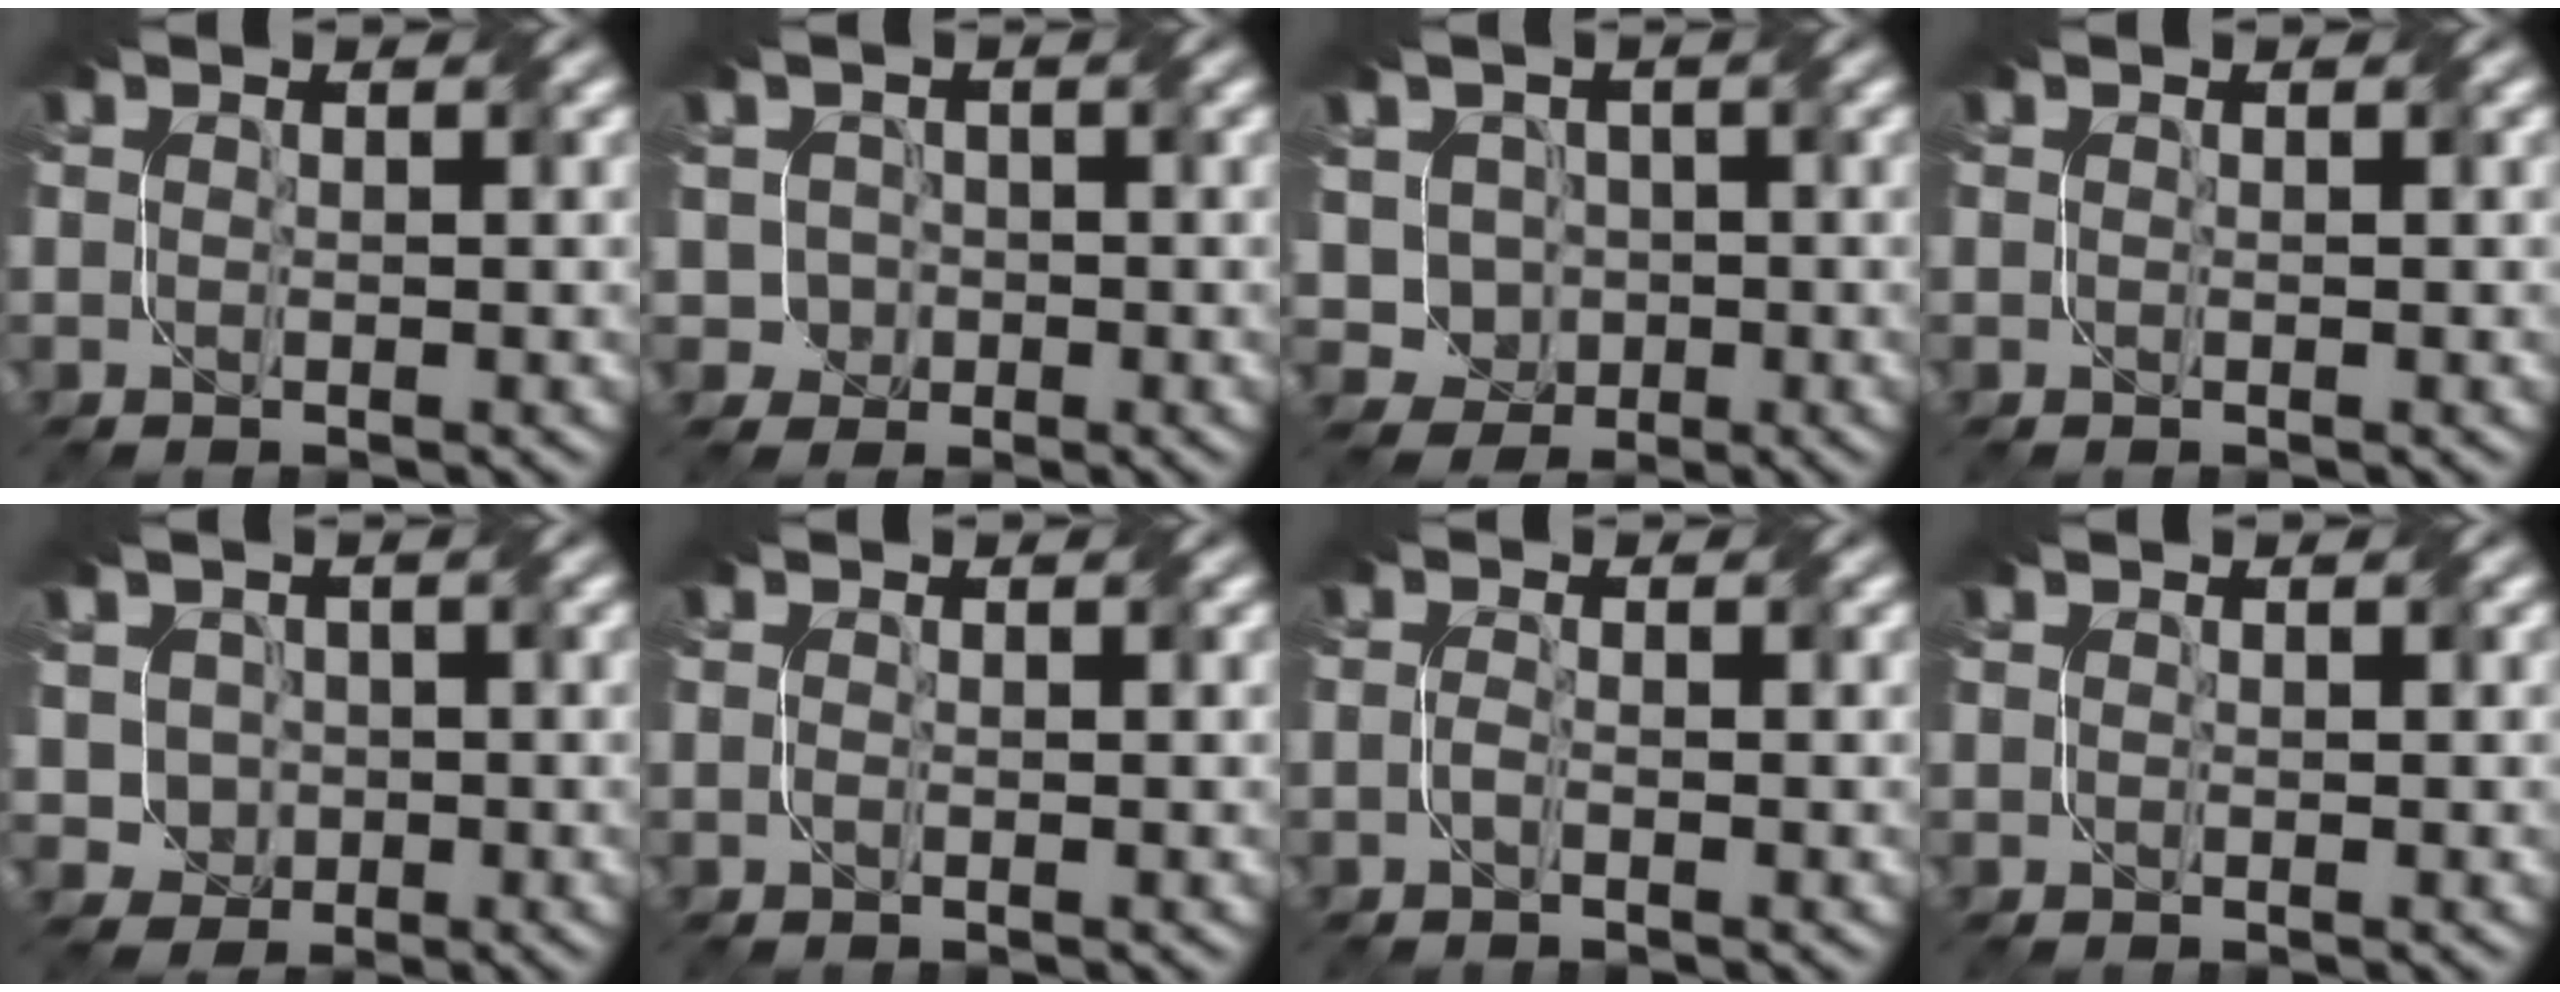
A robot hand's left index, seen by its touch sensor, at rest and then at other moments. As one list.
[{"total": 2.3, "force": [-0.8, 2.1, 0.3], "torque": [0.004, 0.016, -0.019]}, {"total": 3.5, "force": [-0.4, 3.2, 1.3], "torque": [-0.028, 0.007, -0.020]}, {"total": 0.0}, {"total": 2.4, "force": [-0.3, 2.2, 0.7], "torque": [-0.015, 0.004, -0.003]}, {"total": 0.6, "force": [-0.5, -0.3, 0.1], "torque": [-0.005, 0.002, -0.010]}, {"total": 1.0, "force": [-0.8, -0.4, 0.5], "torque": [-0.012, 0.005, -0.019]}, {"total": 0.0}]